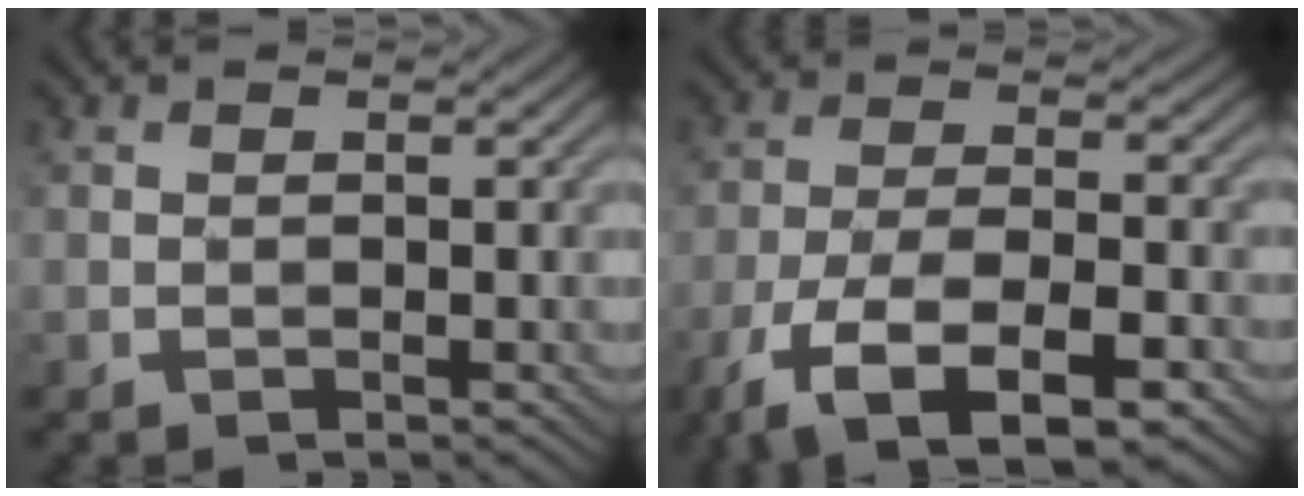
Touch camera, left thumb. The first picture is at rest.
{"total": 10.4, "force": [-6.3, 3.8, 7.4], "torque": [-0.142, -0.005, -0.118]}